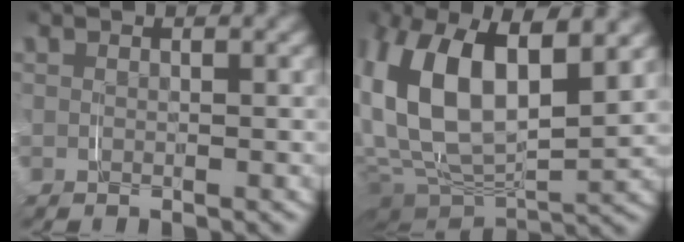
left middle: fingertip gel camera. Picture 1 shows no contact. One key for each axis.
{"total": 8.6, "fx": 2.4, "fy": 4.8, "fz": 6.7, "tx": -0.131, "ty": 0.002, "tz": 0.036}